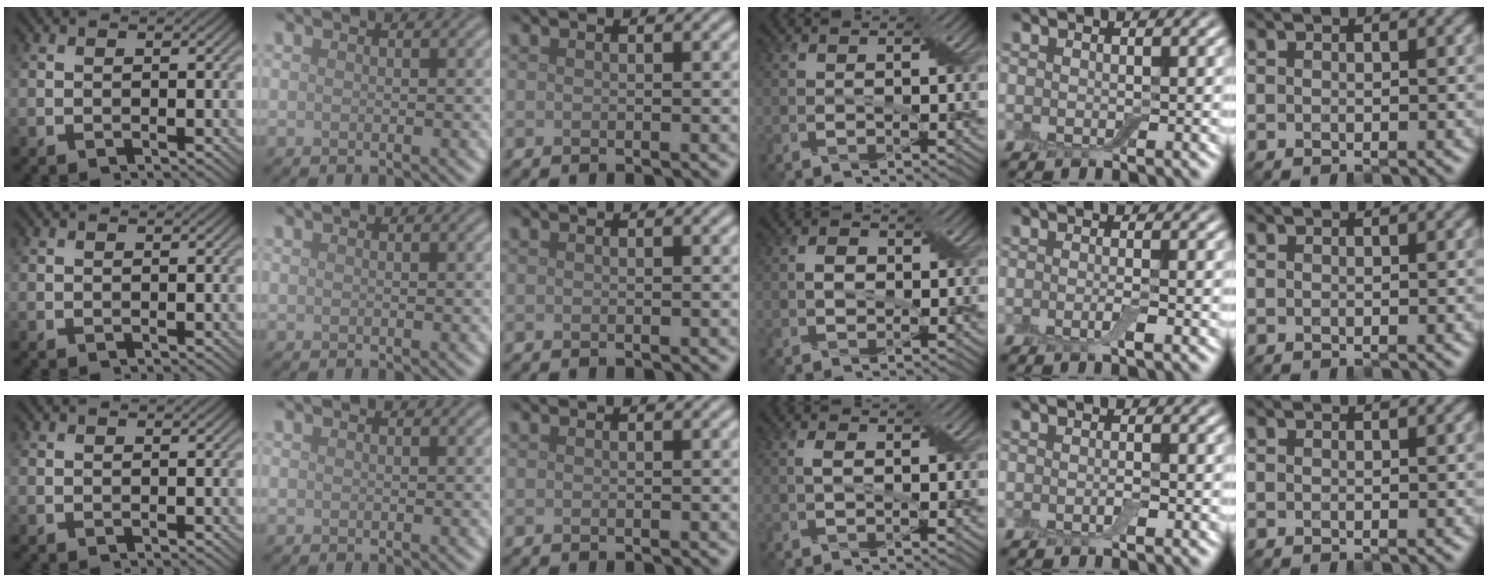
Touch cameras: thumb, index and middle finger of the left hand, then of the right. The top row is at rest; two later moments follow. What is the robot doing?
{"motion": "fold", "object": "bandage"}